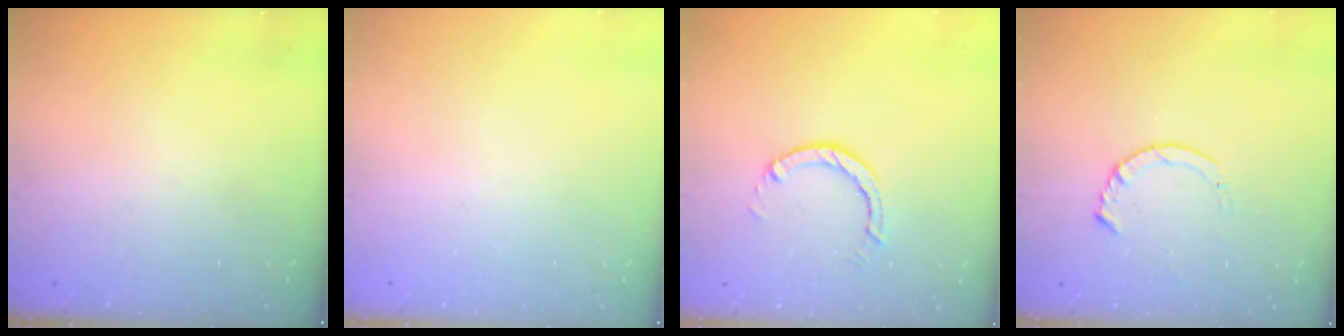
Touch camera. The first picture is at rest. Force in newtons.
{"total": 0.0}
{"total": 3.8, "press": 3.8, "slide": 0.5}
{"total": 4.6, "press": 4.6, "slide": 0.5}